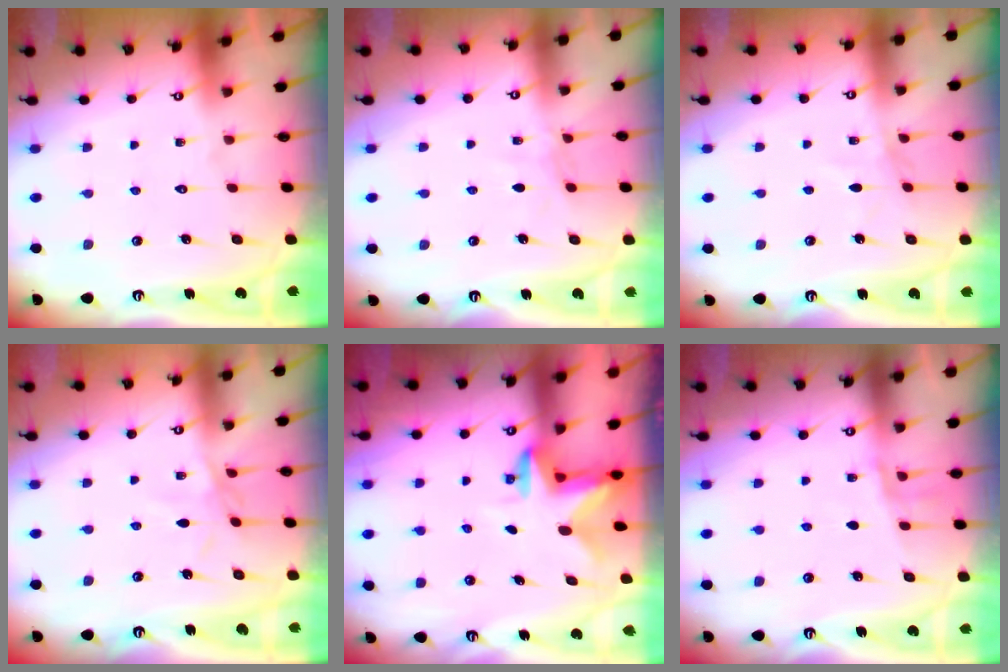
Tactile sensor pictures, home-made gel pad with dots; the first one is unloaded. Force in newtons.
{"total": 3.4, "press": 3.4, "slide": 0.5}
{"total": 3.1, "press": 3.1, "slide": 0.4}
{"total": 3.1, "press": 3.1, "slide": 0.2}
{"total": 2.5, "press": 2.5, "slide": 0.5}
{"total": 4.4, "press": 4.3, "slide": 1.3}